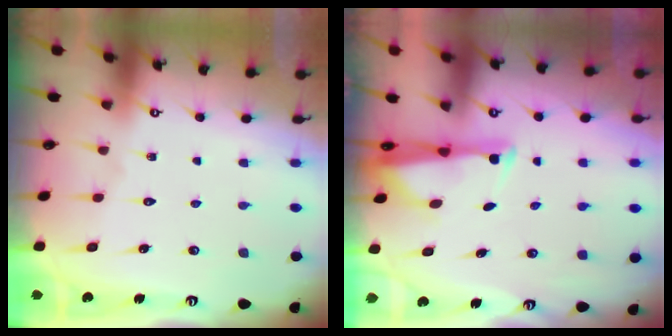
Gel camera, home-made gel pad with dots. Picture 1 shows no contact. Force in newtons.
{"total": 2.6, "press": 2.5, "slide": 0.7}